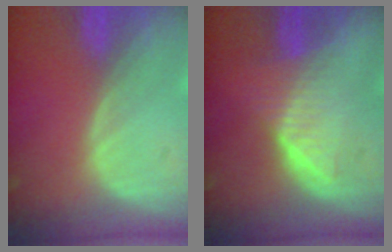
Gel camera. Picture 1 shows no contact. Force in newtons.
{"total": 6.4, "press": 6.0, "slide": 2.2}